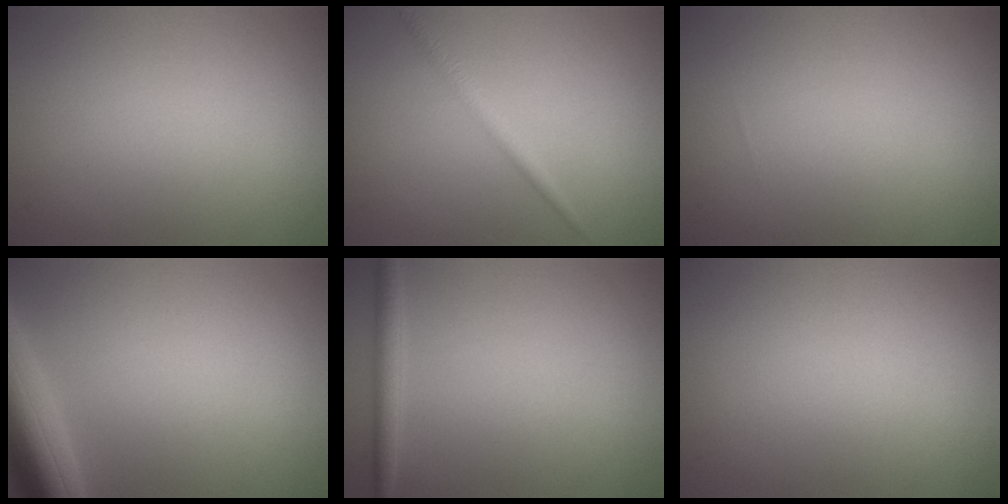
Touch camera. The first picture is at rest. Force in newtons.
{"total": 1.6, "press": 1.6, "slide": 0.1}
{"total": 0.0}
{"total": 6.3, "press": 6.3, "slide": 0.4}
{"total": 1.7, "press": 1.7, "slide": 0.1}
{"total": 0.0}